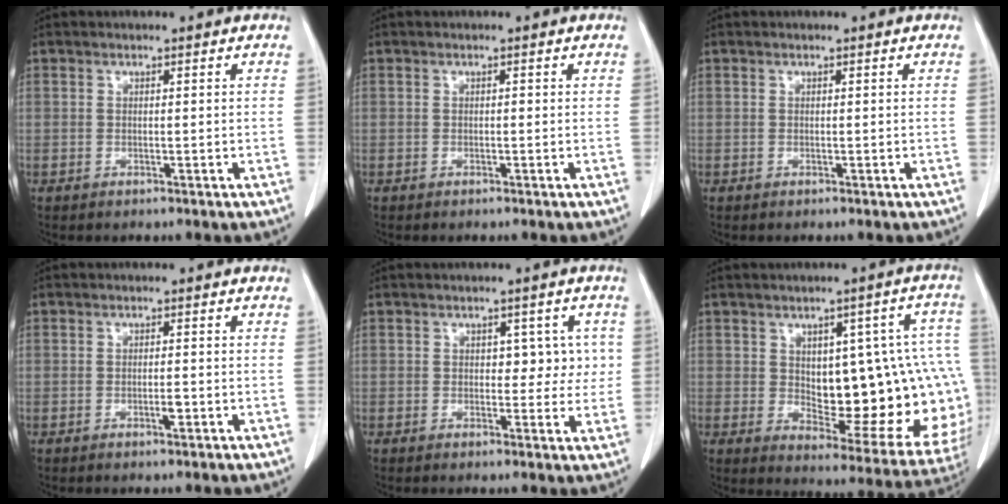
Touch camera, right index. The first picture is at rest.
{"total": 0.0}
{"total": 0.0}
{"total": 1.5, "force": [-0.6, 0.3, 1.4], "torque": [-0.026, -0.001, -0.010]}
{"total": 4.3, "force": [0.7, 2.9, 3.1], "torque": [-0.021, 0.014, 0.009]}
{"total": 21.2, "force": [0.0, 8.4, 19.4], "torque": [-0.178, 0.029, 0.028]}